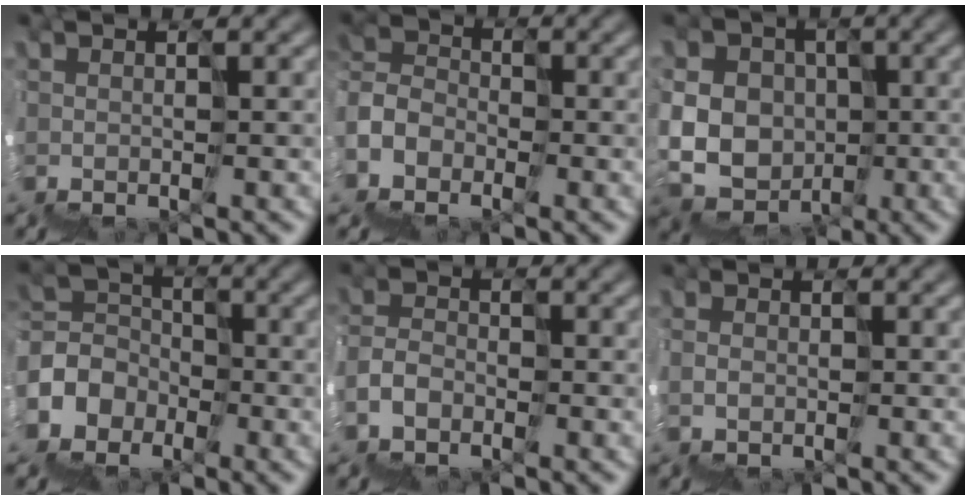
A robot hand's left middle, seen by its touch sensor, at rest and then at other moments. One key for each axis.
{"total": 5.2, "fx": -4.4, "fy": 2.1, "fz": -1.8, "tx": 0.038, "ty": 0.004, "tz": -0.083}
{"total": 8.3, "fx": -1.1, "fy": 8.0, "fz": 2.0, "tx": -0.015, "ty": 0.024, "tz": -0.051}
{"total": 6.3, "fx": -4.4, "fy": 4.2, "fz": -1.6, "tx": 0.035, "ty": 0.009, "tz": -0.097}
{"total": 3.7, "fx": -3.3, "fy": 1.1, "fz": -1.5, "tx": 0.029, "ty": 0.000, "tz": -0.063}
{"total": 1.3, "fx": -0.9, "fy": 0.9, "fz": -0.2, "tx": 0.009, "ty": -0.007, "tz": -0.017}